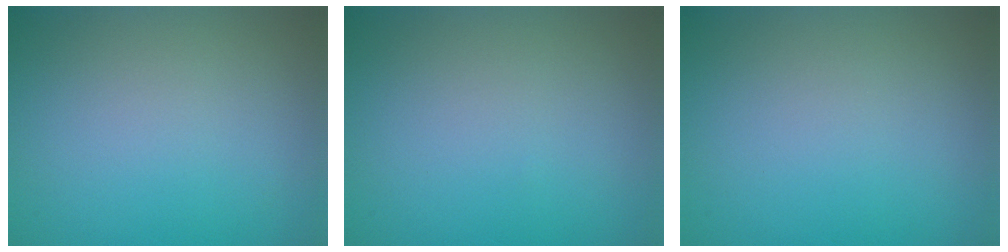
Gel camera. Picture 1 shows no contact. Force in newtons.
{"total": 0.0}
{"total": 0.0}